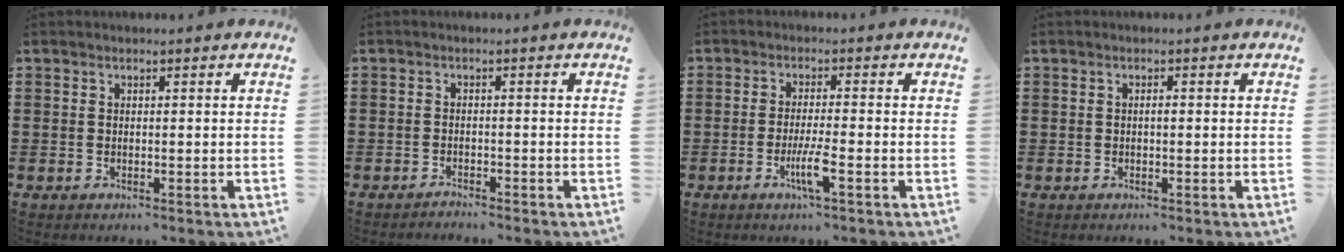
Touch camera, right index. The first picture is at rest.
{"total": 1.4, "force": [-1.4, 0.1, -0.1], "torque": [-0.003, 0.005, -0.031]}
{"total": 4.5, "force": [-2.0, 0.1, 4.0], "torque": [-0.081, -0.015, -0.038]}
{"total": 0.7, "force": [-0.1, 0.2, 0.7], "torque": [-0.014, -0.004, -0.001]}